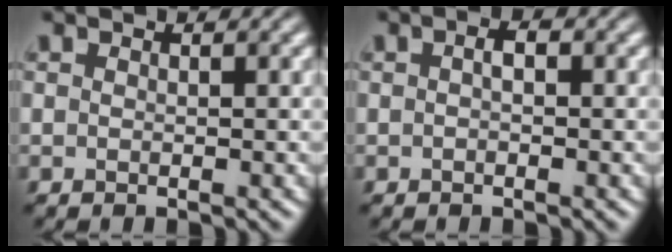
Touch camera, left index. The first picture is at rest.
{"total": 1.1, "force": [0.0, 0.5, 1.0], "torque": [-0.020, 0.002, -0.001]}